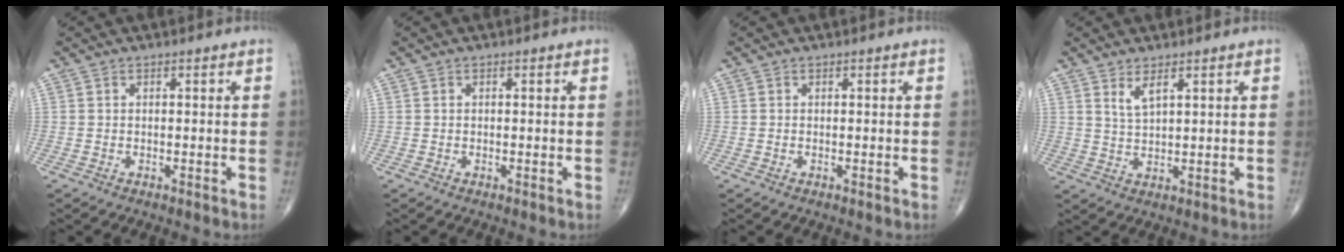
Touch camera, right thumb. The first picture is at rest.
{"total": 0.0}
{"total": 0.0}
{"total": 3.3, "force": [2.0, 1.0, 2.5], "torque": [-0.049, -0.014, 0.043]}